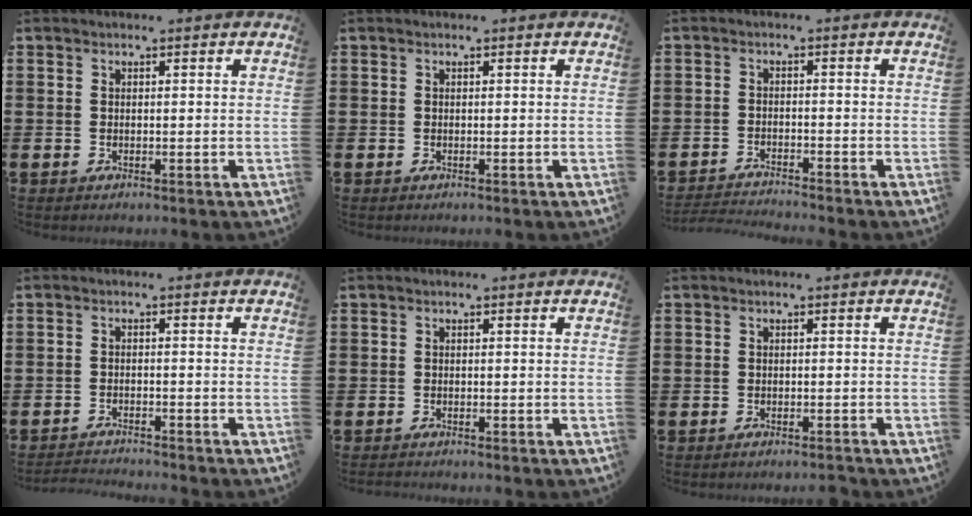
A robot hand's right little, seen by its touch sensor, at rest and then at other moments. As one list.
[{"total": 0.0}, {"total": 2.1, "force": [-2.1, -0.2, 0.2], "torque": [-0.004, 0.003, -0.043]}, {"total": 1.7, "force": [-1.7, -0.2, 0.0], "torque": [-0.002, 0.002, -0.035]}, {"total": 0.5, "force": [-0.5, 0.0, 0.0], "torque": [0.000, -0.003, -0.010]}, {"total": 0.8, "force": [-0.7, 0.0, 0.3], "torque": [-0.005, -0.003, -0.014]}]